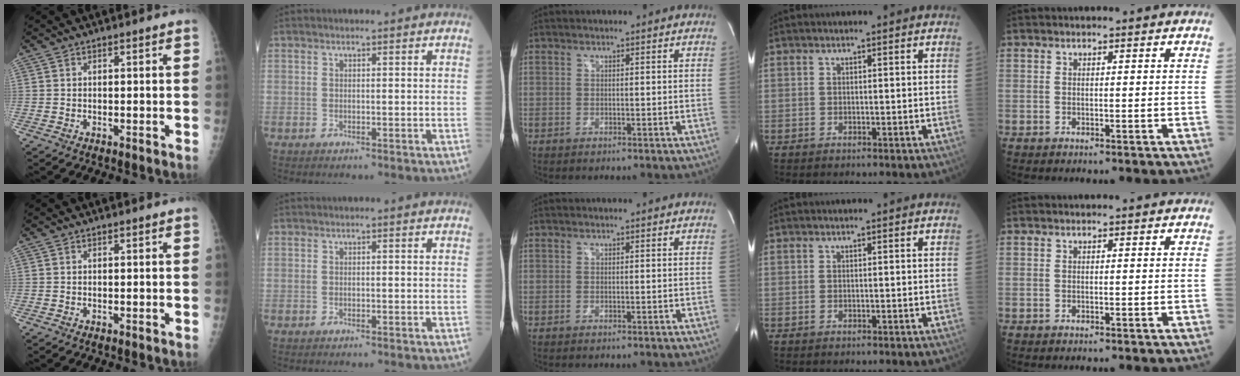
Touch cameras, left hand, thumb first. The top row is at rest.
{}